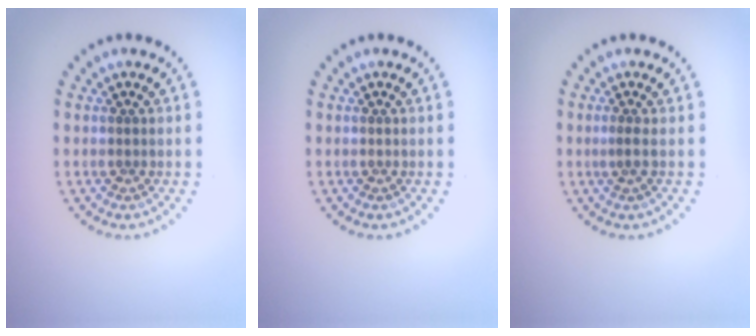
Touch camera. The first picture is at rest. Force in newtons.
{"total": 0.0}
{"total": 0.8, "press": 0.4, "slide": 0.7}